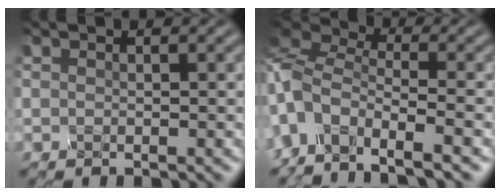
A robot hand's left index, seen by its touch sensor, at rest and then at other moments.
{"total": 7.2, "force": [-6.0, 2.4, 3.1], "torque": [-0.072, -0.005, -0.120]}